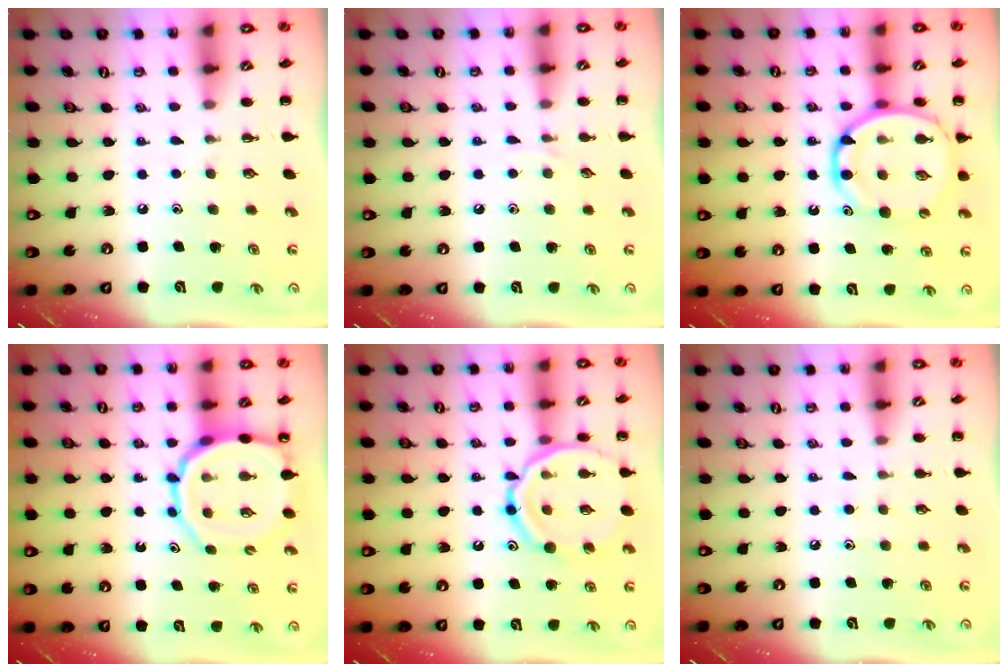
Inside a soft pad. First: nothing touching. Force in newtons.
{"total": 3.0, "press": 2.8, "slide": 1.1}
{"total": 14.7, "press": 14.2, "slide": 3.5}
{"total": 10.4, "press": 10.0, "slide": 3.0}
{"total": 15.9, "press": 15.8, "slide": 1.7}
{"total": 5.2, "press": 4.9, "slide": 1.7}